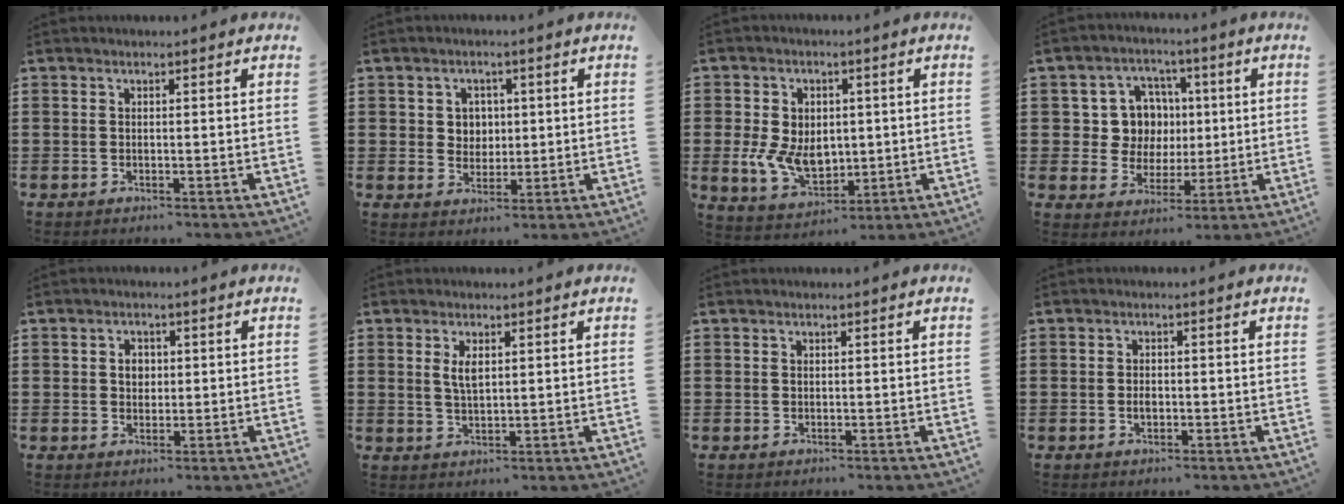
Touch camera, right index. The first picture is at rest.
{"total": 3.1, "force": [0.8, 2.9, 0.8], "torque": [-0.030, 0.008, 0.013]}
{"total": 8.2, "force": [-0.4, 6.0, 5.5], "torque": [-0.133, 0.009, -0.007]}
{"total": 8.7, "force": [1.3, 7.9, 3.5], "torque": [-0.087, 0.018, 0.026]}
{"total": 2.3, "force": [0.3, 1.8, 1.4], "torque": [-0.033, 0.009, 0.005]}
{"total": 3.0, "force": [1.0, 1.1, 2.5], "torque": [-0.054, 0.004, 0.017]}
{"total": 0.0}
{"total": 1.4, "force": [-0.2, 0.9, 1.1], "torque": [-0.022, 0.004, -0.004]}